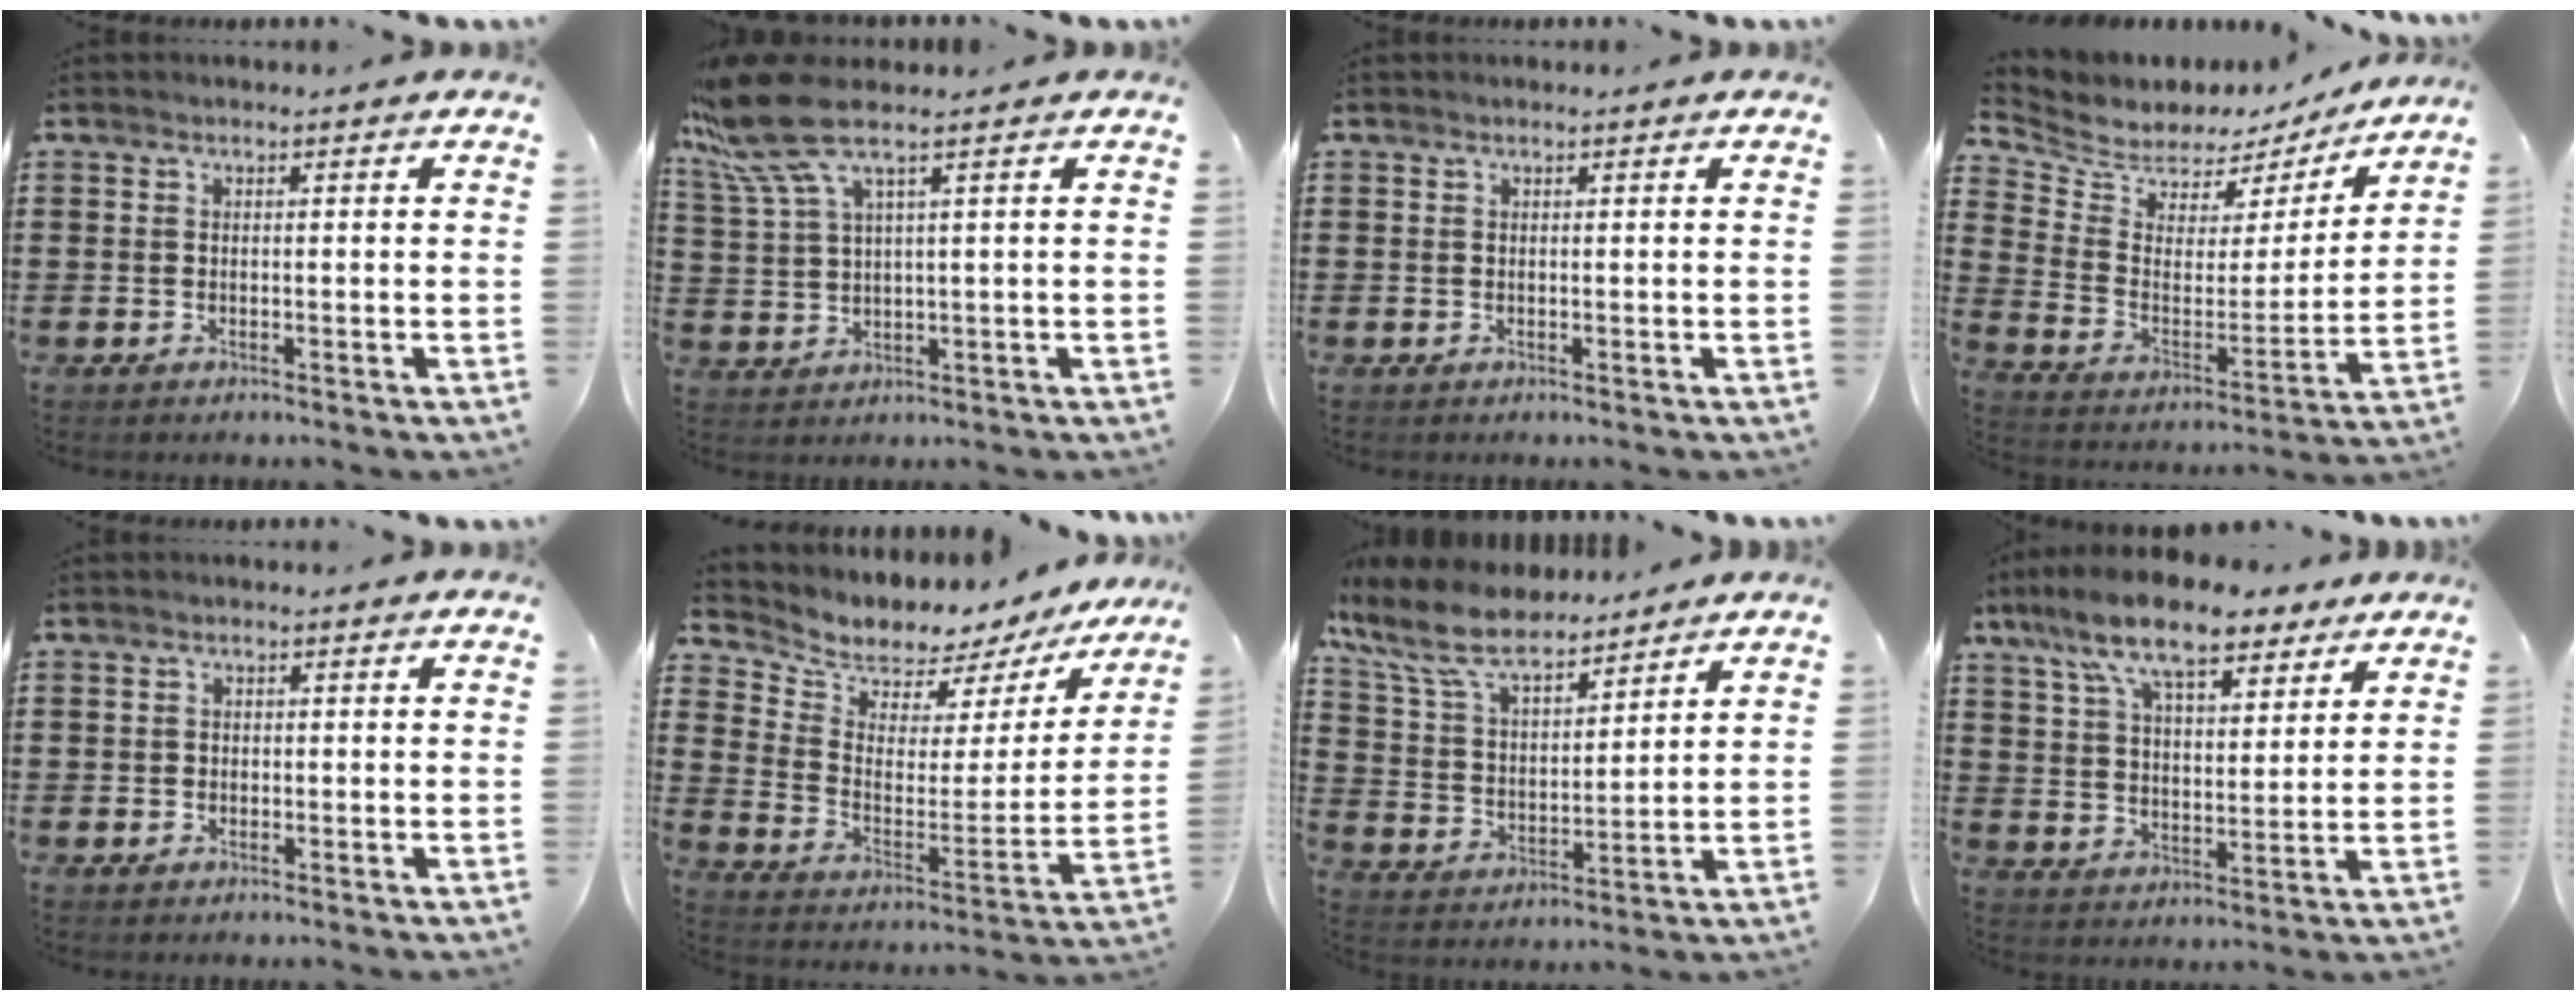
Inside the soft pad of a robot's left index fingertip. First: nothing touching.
{"total": 8.8, "force": [5.0, 1.7, 7.0], "torque": [-0.177, -0.026, 0.086]}
{"total": 0.0}
{"total": 5.2, "force": [4.7, 2.3, -0.1], "torque": [-0.038, -0.038, 0.078]}
{"total": 0.8, "force": [0.0, 0.7, 0.3], "torque": [-0.009, 0.005, -0.001]}
{"total": 5.0, "force": [4.5, 2.2, 0.2], "torque": [-0.033, -0.045, 0.069]}
{"total": 10.2, "force": [8.6, 2.9, 4.7], "torque": [-0.126, -0.033, 0.155]}
{"total": 12.2, "force": [9.2, 3.6, 7.2], "torque": [-0.159, -0.017, 0.165]}